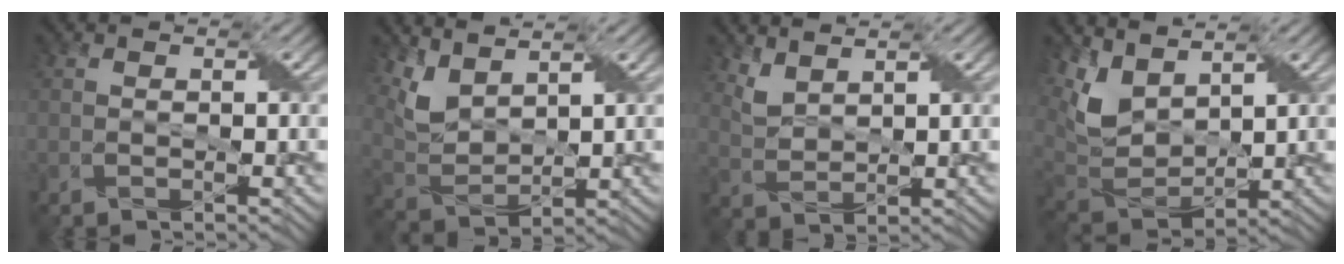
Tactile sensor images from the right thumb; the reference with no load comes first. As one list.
[{"total": 6.0, "force": [4.0, 2.6, 3.7], "torque": [-0.097, 0.002, 0.086]}, {"total": 3.2, "force": [2.6, 1.1, 1.5], "torque": [-0.048, -0.002, 0.062]}, {"total": 8.3, "force": [4.6, 4.3, 5.4], "torque": [-0.145, 0.002, 0.098]}]